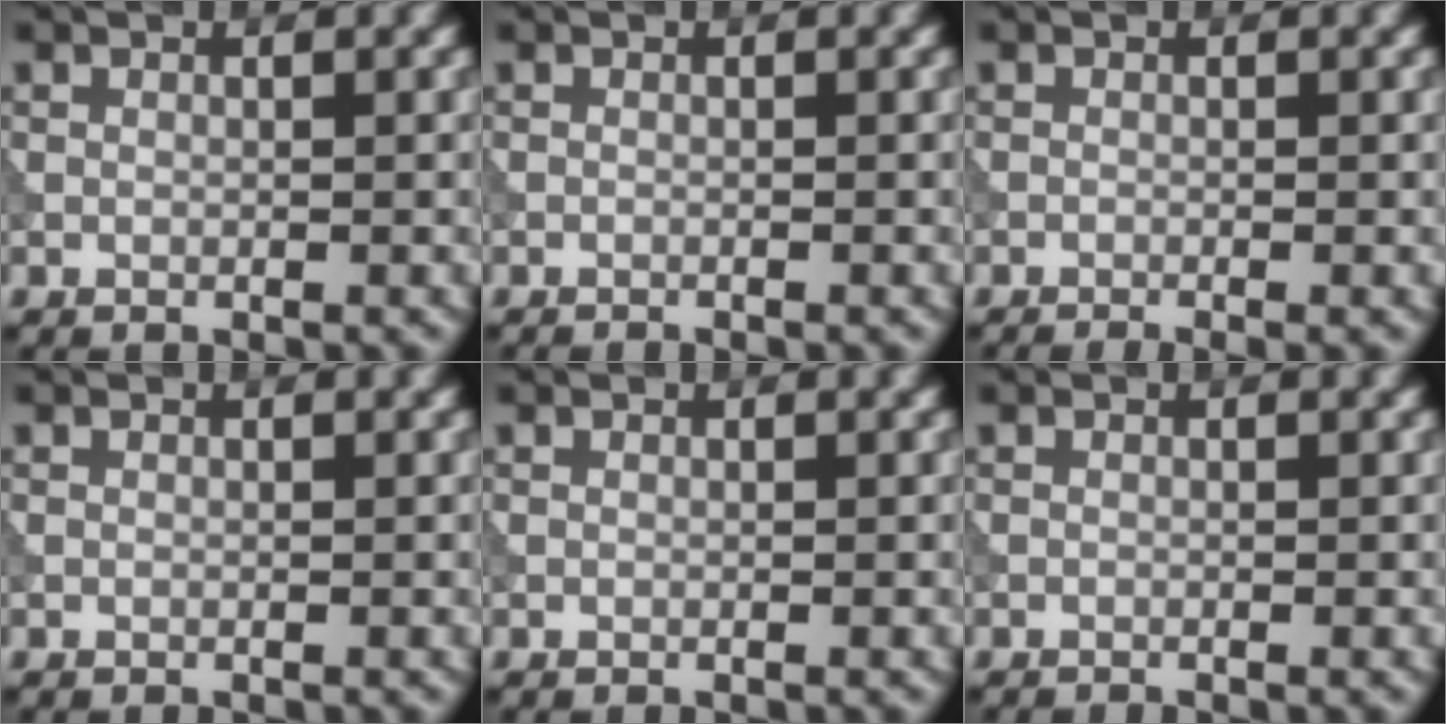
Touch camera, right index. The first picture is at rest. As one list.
[{"total": 0.8, "force": [-0.8, 0.2, 0.3], "torque": [0.003, -0.002, -0.015]}, {"total": 2.0, "force": [-1.1, 0.5, 1.5], "torque": [-0.014, -0.007, -0.019]}, {"total": 0.0}, {"total": 0.0}, {"total": 0.5, "force": [-0.4, 0.1, 0.3], "torque": [0.002, -0.003, -0.010]}]